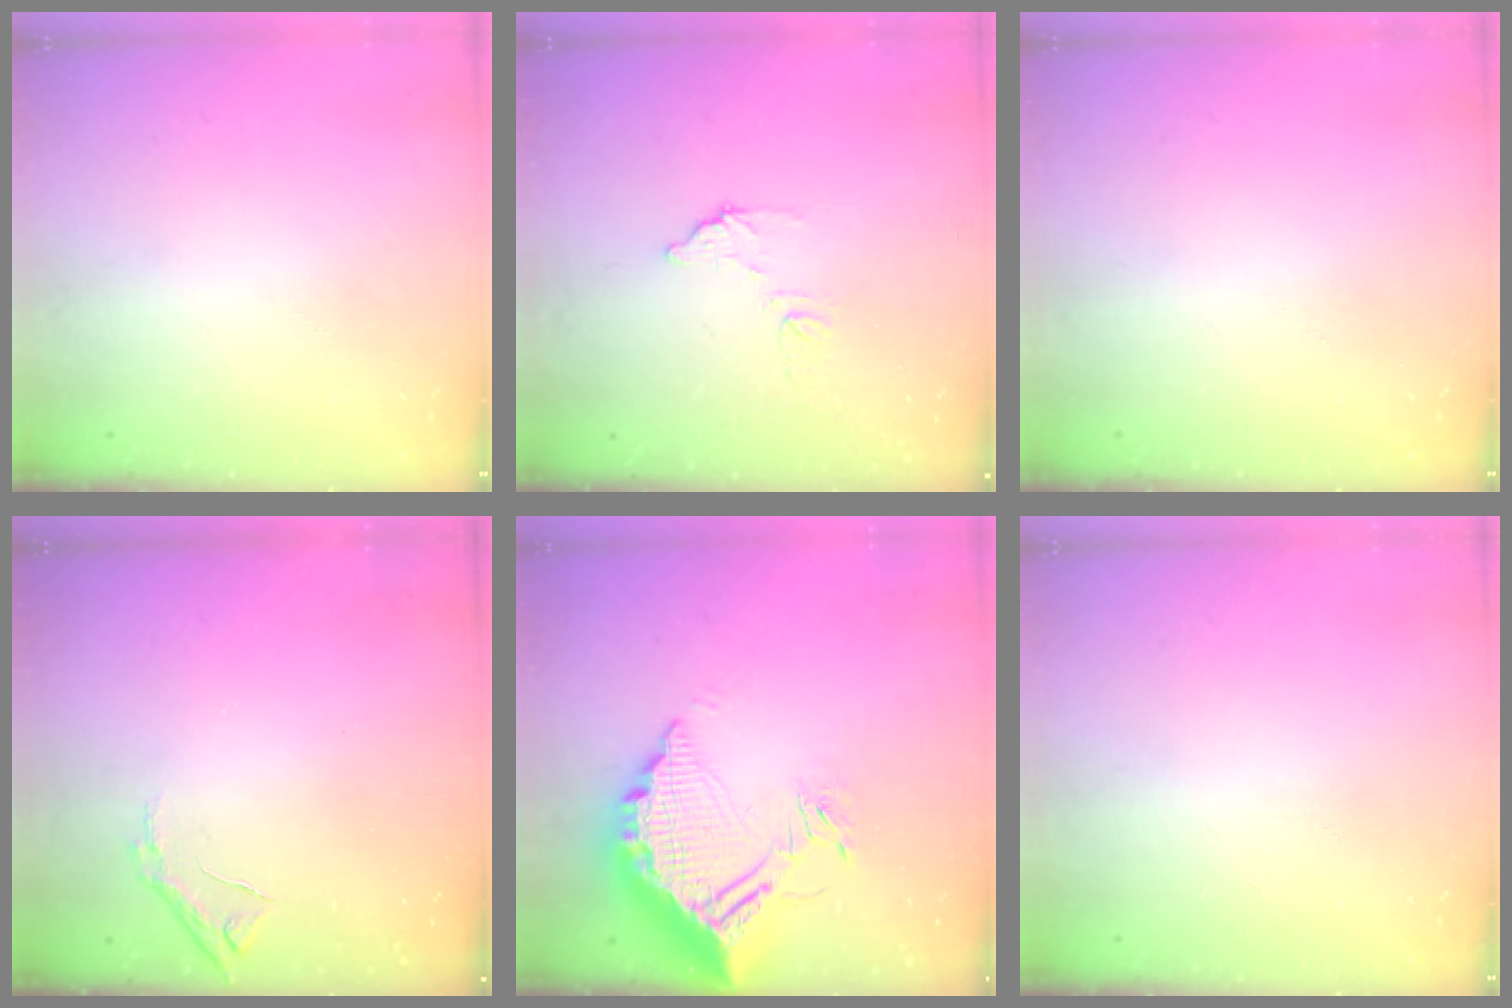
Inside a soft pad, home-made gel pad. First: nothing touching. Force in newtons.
{"total": 7.2, "press": 7.1, "slide": 0.4}
{"total": 0.0}
{"total": 7.4, "press": 7.4, "slide": 0.5}
{"total": 18.3, "press": 18.2, "slide": 1.8}
{"total": 0.0}